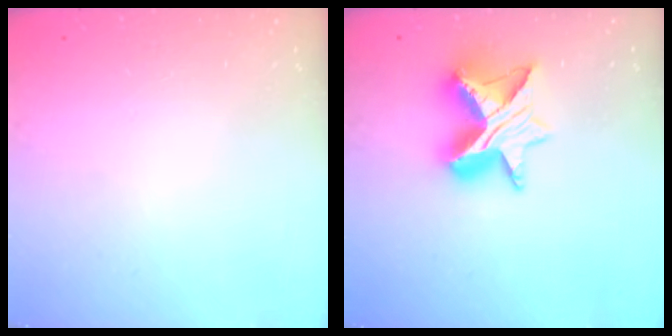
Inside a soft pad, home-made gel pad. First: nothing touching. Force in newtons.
{"total": 11.4, "press": 11.3, "slide": 1.0}